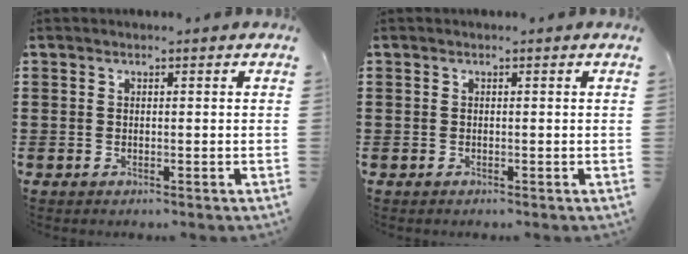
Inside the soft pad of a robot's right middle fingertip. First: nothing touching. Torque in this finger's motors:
{"motor_torque": [0.52, -0.37, 0.04, 0.01]}